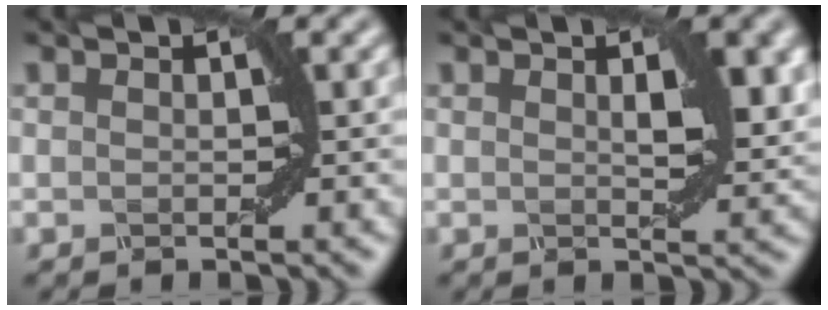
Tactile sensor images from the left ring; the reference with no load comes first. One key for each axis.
{"total": 3.4, "fx": 1.1, "fy": 1.1, "fz": 3.0, "tx": -0.043, "ty": -0.001, "tz": 0.021}